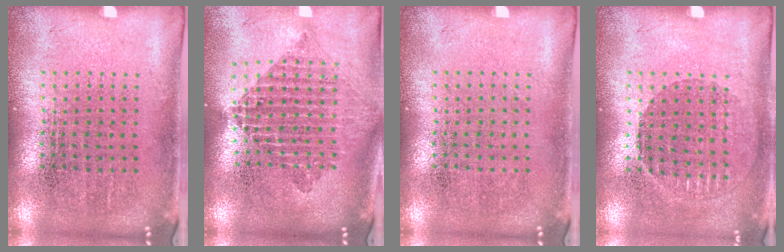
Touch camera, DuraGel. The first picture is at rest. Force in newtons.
{"total": 2.1, "press": 1.7, "slide": 1.2}
{"total": 0.0}
{"total": 0.9, "press": 0.8, "slide": 0.3}